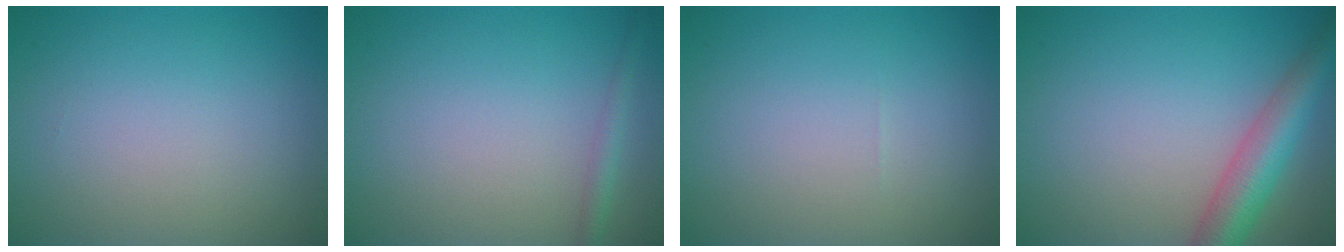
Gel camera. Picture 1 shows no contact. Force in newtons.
{"total": 1.3, "press": 1.3, "slide": 0.1}
{"total": 0.0}
{"total": 5.2, "press": 5.2, "slide": 0.1}